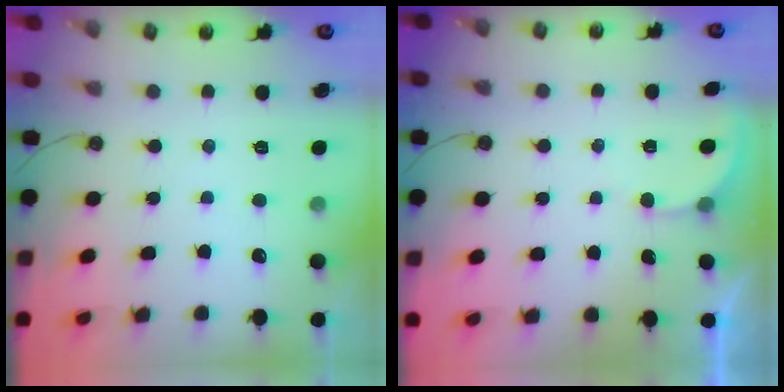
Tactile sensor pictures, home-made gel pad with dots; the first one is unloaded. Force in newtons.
{"total": 2.7, "press": 2.7, "slide": 0.3}